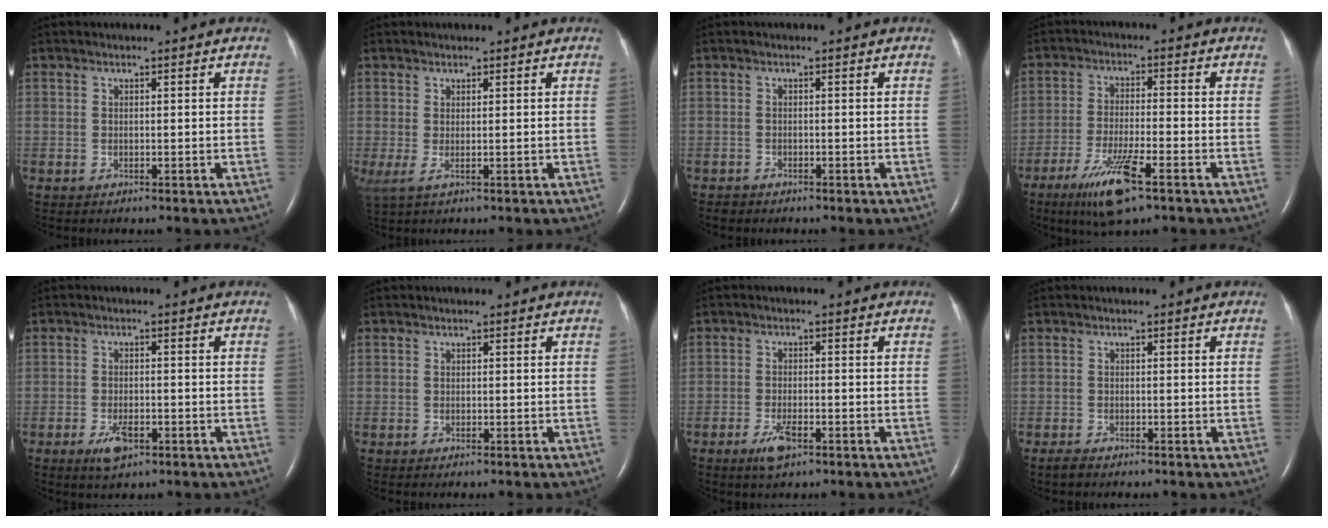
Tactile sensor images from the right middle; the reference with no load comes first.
{"total": 2.1, "force": [-0.1, 0.5, 2.0], "torque": [-0.052, -0.006, 0.004]}
{"total": 0.9, "force": [-0.7, 0.4, 0.1], "torque": [-0.007, 0.000, -0.013]}
{"total": 9.2, "force": [-5.3, 1.0, 7.4], "torque": [-0.148, -0.021, -0.092]}
{"total": 3.6, "force": [-1.9, 1.4, 2.8], "torque": [-0.057, -0.002, -0.029]}
{"total": 0.0}
{"total": 3.6, "force": [-2.1, 0.9, 2.7], "torque": [-0.061, -0.004, -0.037]}
{"total": 1.1, "force": [-0.9, 0.3, 0.5], "torque": [-0.016, -0.002, -0.014]}